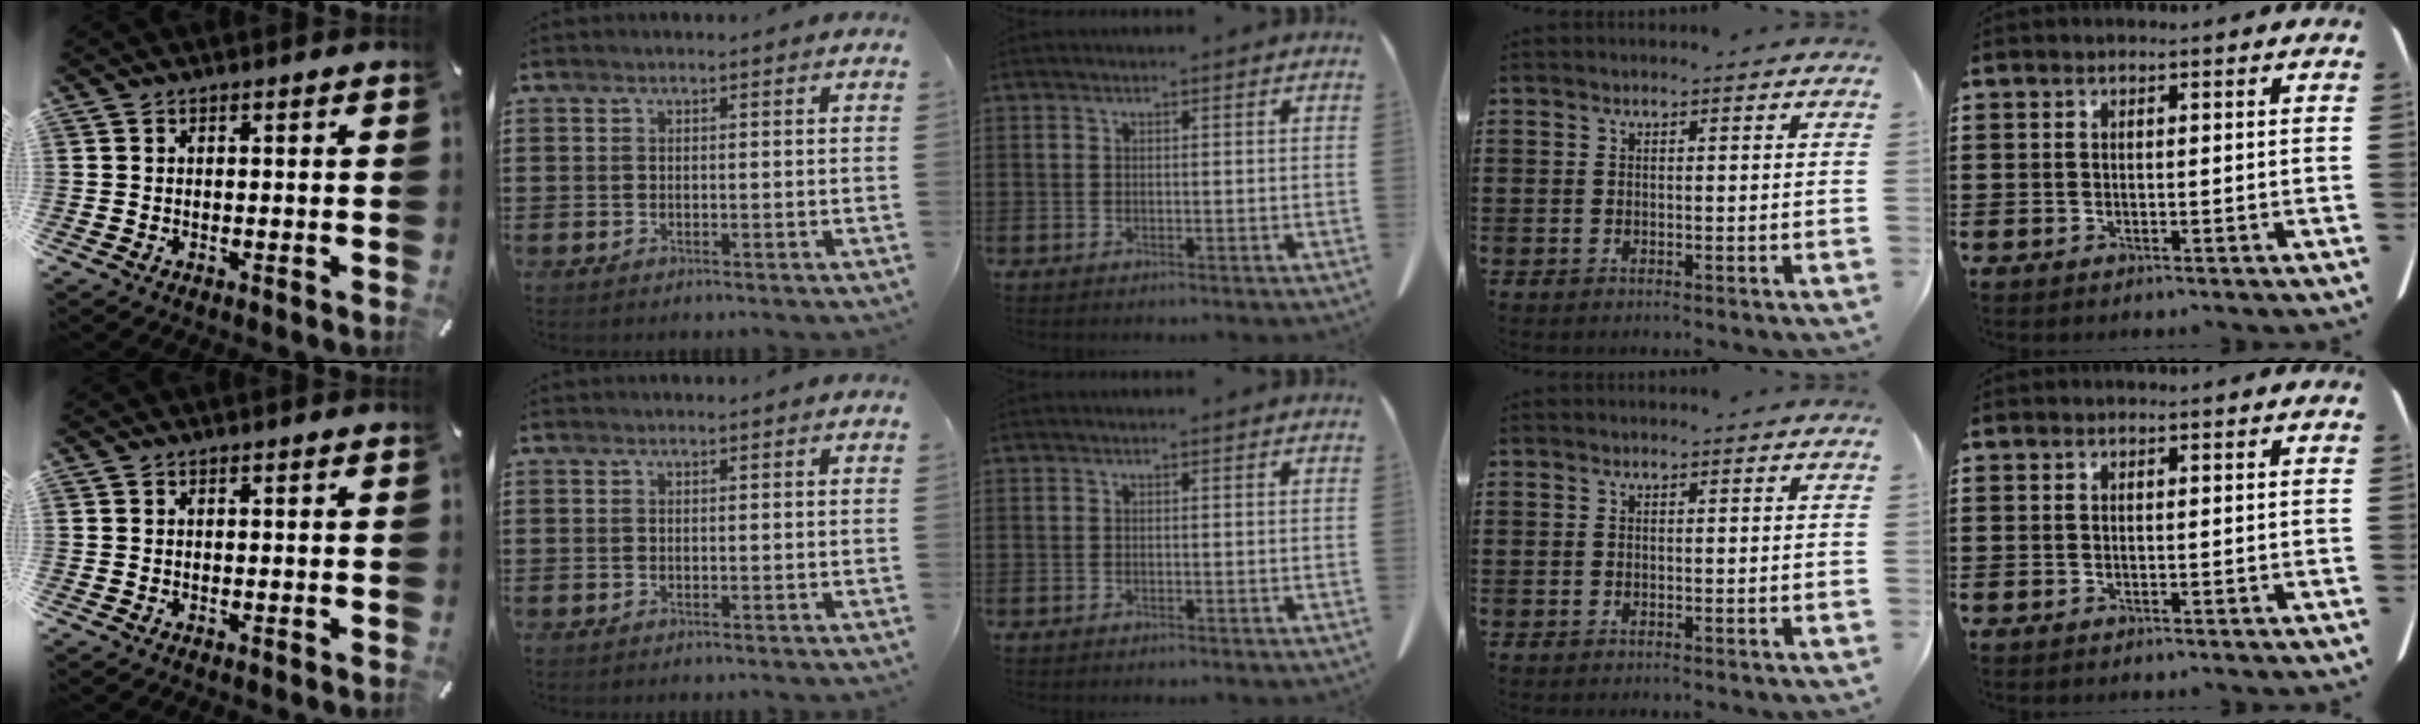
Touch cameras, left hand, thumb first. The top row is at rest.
{}